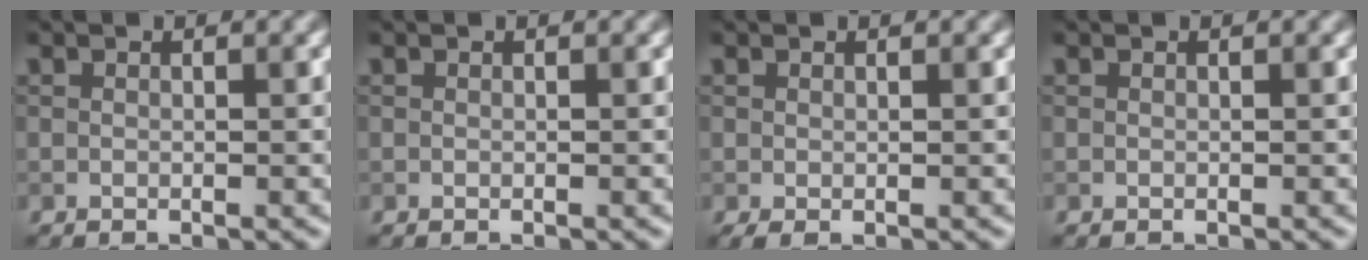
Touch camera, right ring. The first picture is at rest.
{"total": 0.0}
{"total": 0.6, "force": [0.0, 0.2, 0.5], "torque": [-0.011, -0.001, 0.001]}
{"total": 0.0}